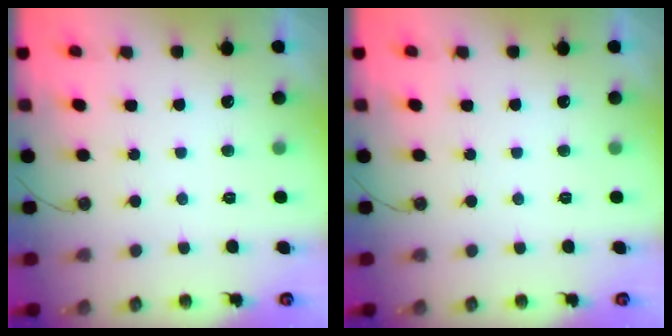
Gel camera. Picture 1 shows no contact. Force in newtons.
{"total": 0.0}